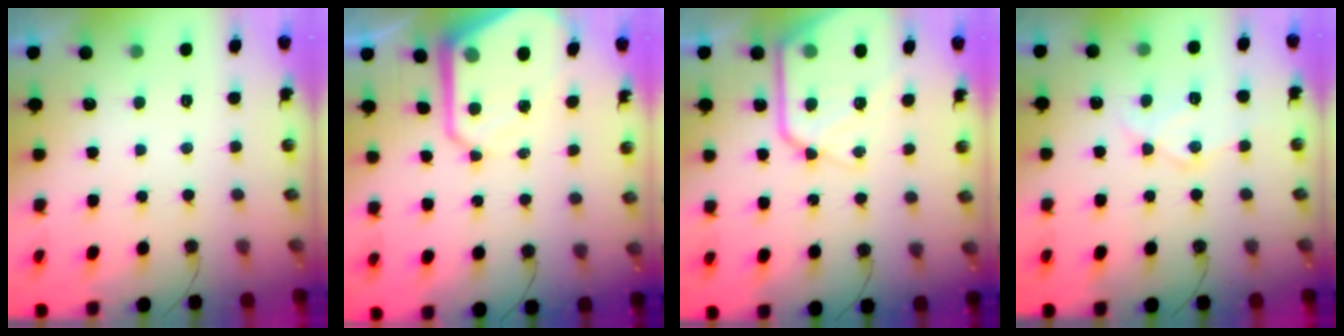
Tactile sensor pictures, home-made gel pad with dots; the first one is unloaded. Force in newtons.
{"total": 12.7, "press": 12.7, "slide": 1.1}
{"total": 15.9, "press": 15.8, "slide": 1.6}
{"total": 12.0, "press": 12.0, "slide": 1.0}